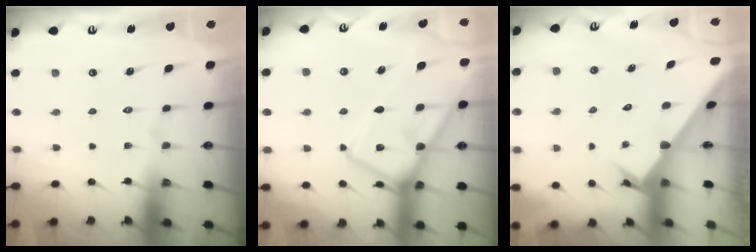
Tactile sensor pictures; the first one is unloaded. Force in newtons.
{"total": 15.5, "press": 15.4, "slide": 1.2}
{"total": 2.6, "press": 2.6, "slide": 0.3}